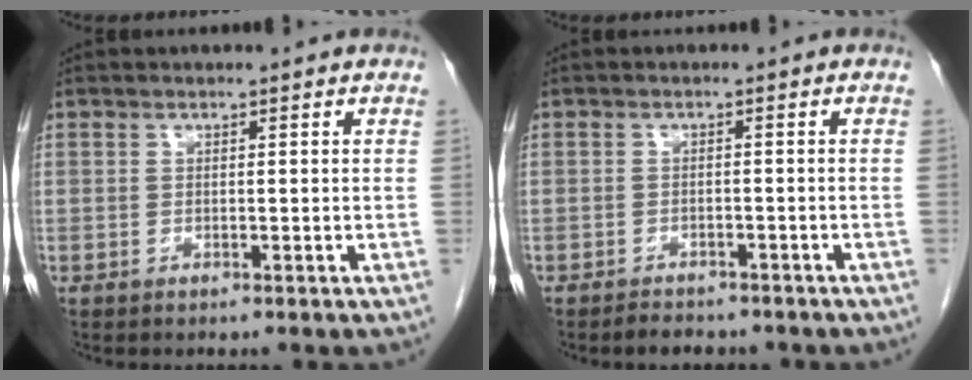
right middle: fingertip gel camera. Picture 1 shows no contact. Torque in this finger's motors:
{"motor_torque": [0.09, -0.04, -0.03, 0.02]}